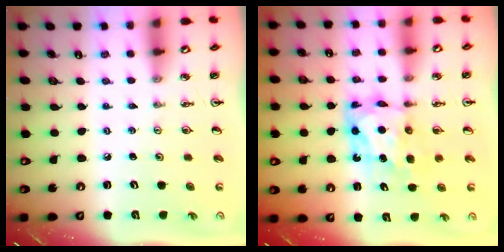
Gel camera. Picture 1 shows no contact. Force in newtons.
{"total": 8.0, "press": 7.9, "slide": 0.7}